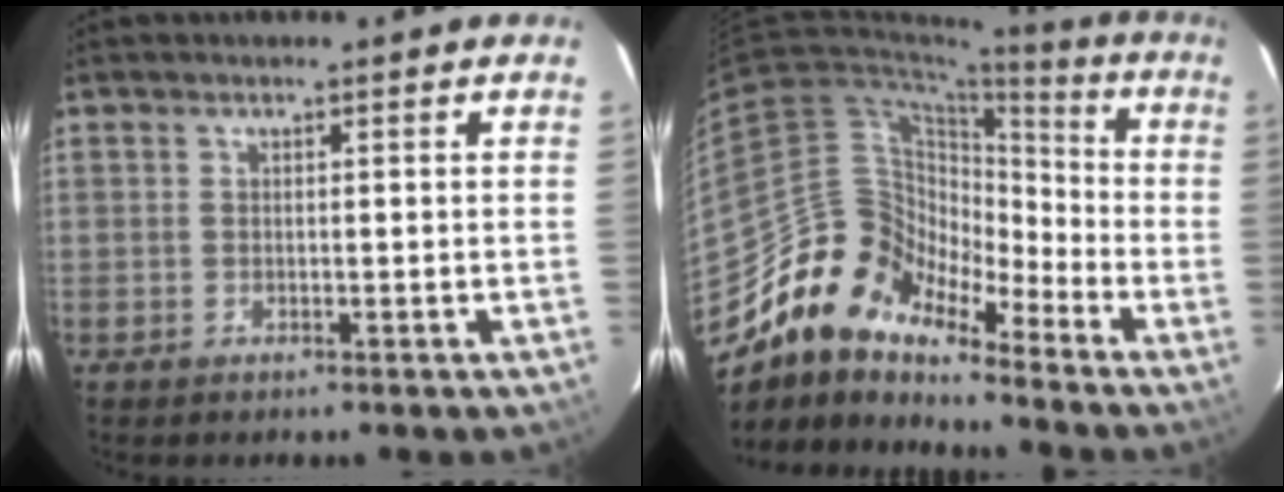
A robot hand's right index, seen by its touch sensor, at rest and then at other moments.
{"total": 12.7, "force": [-10.6, 5.9, 3.8], "torque": [-0.062, 0.026, -0.212]}